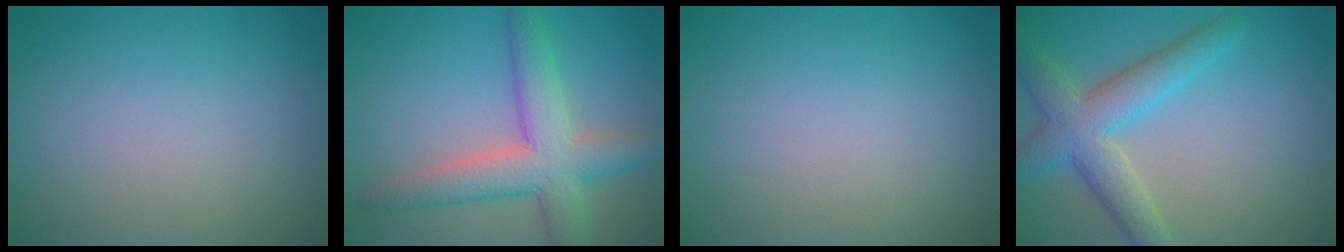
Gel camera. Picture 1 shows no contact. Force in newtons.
{"total": 6.5, "press": 6.5, "slide": 0.3}
{"total": 0.0}
{"total": 5.5, "press": 5.5, "slide": 0.4}